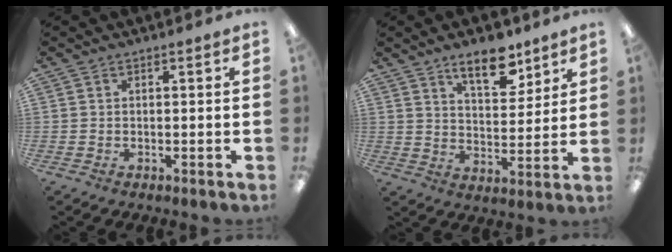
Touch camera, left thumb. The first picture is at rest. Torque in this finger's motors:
{"motor_torque": [0.38, 0.02, 0.89, -0.49, 0.20]}